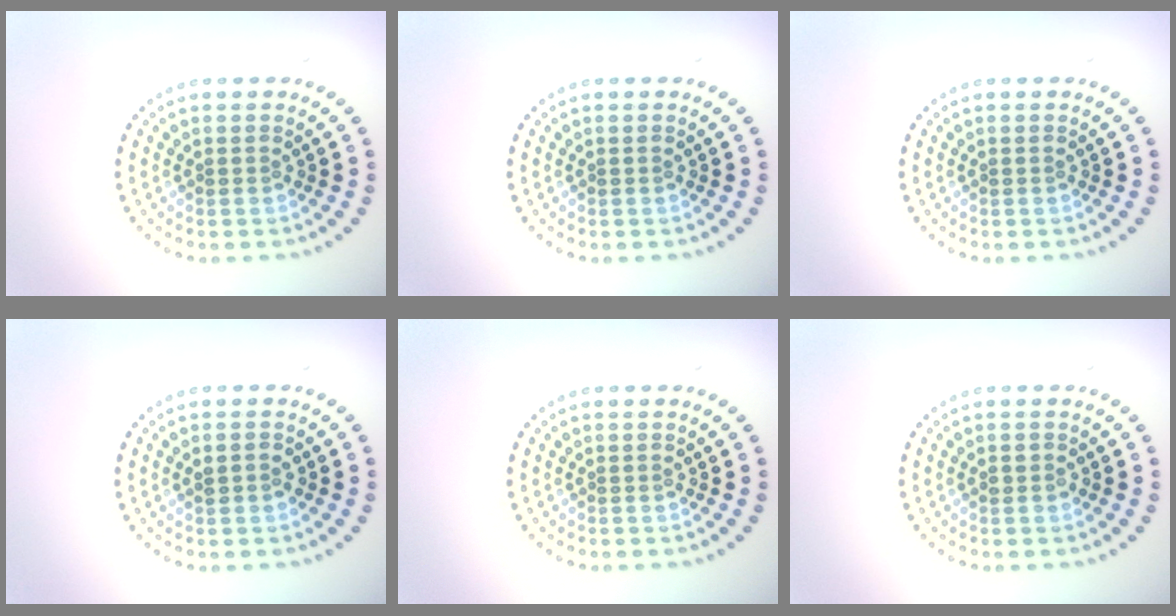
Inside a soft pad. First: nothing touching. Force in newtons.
{"total": 0.0}
{"total": 0.0}
{"total": 1.2, "press": 1.2, "slide": 0.2}
{"total": 0.0}
{"total": 0.8, "press": 0.8, "slide": 0.2}